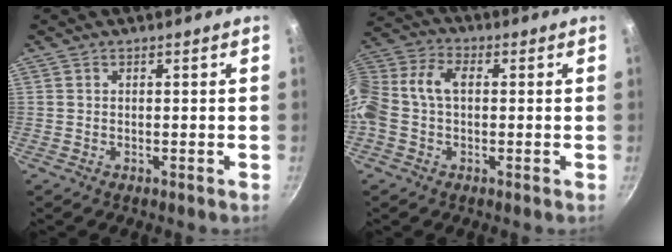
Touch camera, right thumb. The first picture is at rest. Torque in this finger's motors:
{"motor_torque": [0.80, 0.80, 0.69, 0.47, 0.32]}